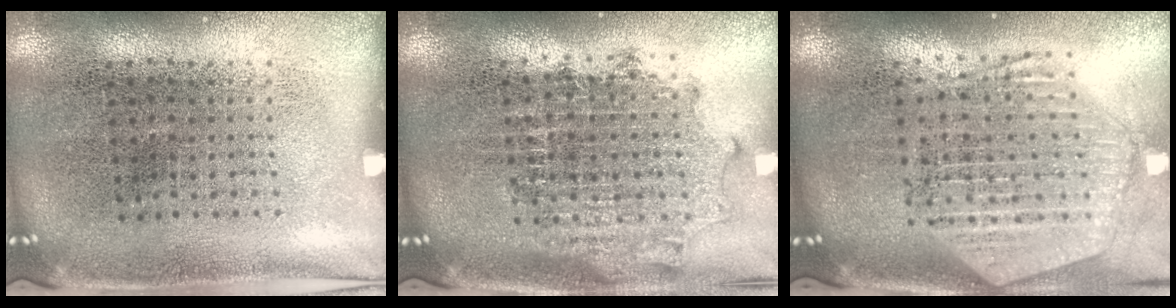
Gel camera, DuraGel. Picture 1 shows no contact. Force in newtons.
{"total": 1.8, "press": 1.4, "slide": 1.0}
{"total": 2.6, "press": 2.2, "slide": 1.3}